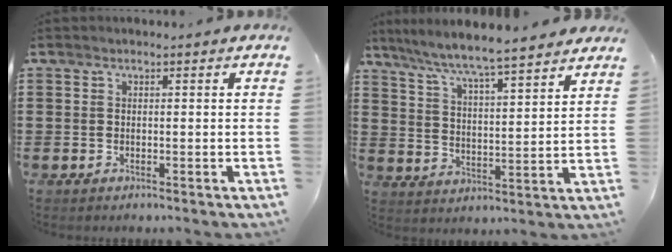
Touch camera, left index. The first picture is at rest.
{"total": 5.7, "force": [5.3, -0.4, 2.1], "torque": [-0.066, -0.038, 0.085]}